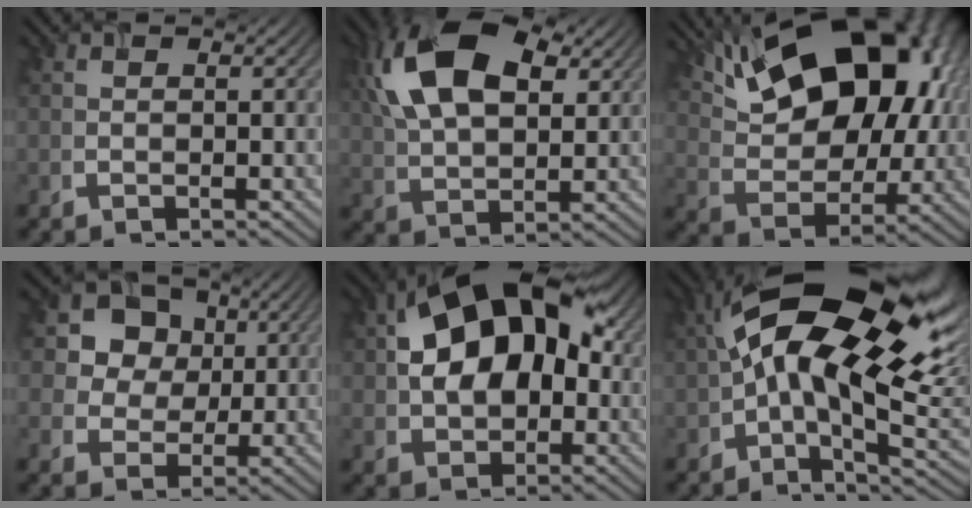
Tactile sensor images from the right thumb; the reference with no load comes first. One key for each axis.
{"total": 14.7, "fx": 5.8, "fy": 8.0, "fz": 10.9, "tx": -0.235, "ty": 0.025, "tz": 0.103}
{"total": 19.7, "fx": 8.9, "fy": 10.9, "fz": 13.8, "tx": -0.232, "ty": 0.039, "tz": 0.128}
{"total": 8.4, "fx": 3.0, "fy": 7.0, "fz": 3.6, "tx": -0.100, "ty": 0.010, "tz": 0.052}
{"total": 15.7, "fx": 3.4, "fy": 10.1, "fz": 11.4, "tx": -0.168, "ty": 0.034, "tz": 0.043}
{"total": 20.0, "fx": 5.1, "fy": 9.5, "fz": 16.9, "tx": -0.278, "ty": 0.019, "tz": 0.077}